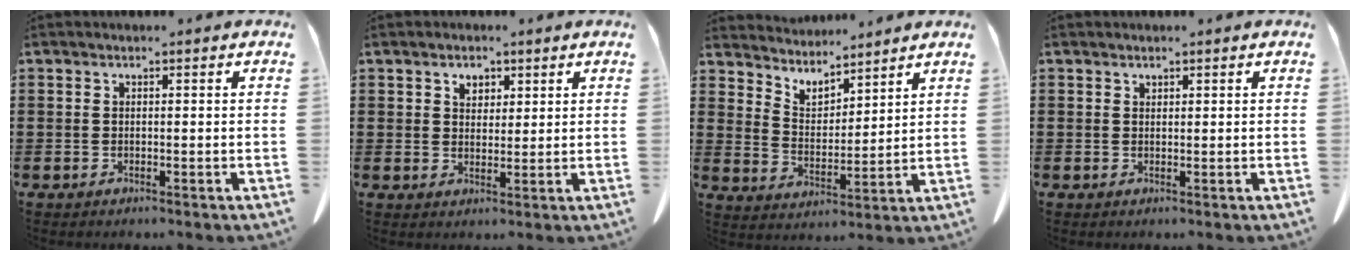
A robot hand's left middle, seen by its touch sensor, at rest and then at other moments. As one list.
[{"total": 2.5, "force": [1.7, 1.7, 0.8], "torque": [-0.013, 0.003, 0.029]}, {"total": 4.6, "force": [4.5, 1.1, -0.3], "torque": [-0.019, -0.033, 0.077]}, {"total": 0.8, "force": [0.7, 0.3, 0.0], "torque": [-0.003, -0.001, 0.016]}]